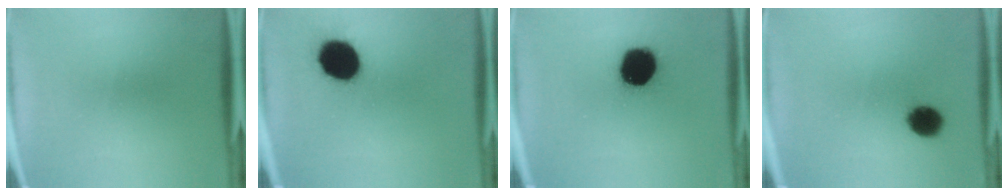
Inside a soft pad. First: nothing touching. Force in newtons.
{"total": 16.4}
{"total": 19.2}
{"total": 7.4}